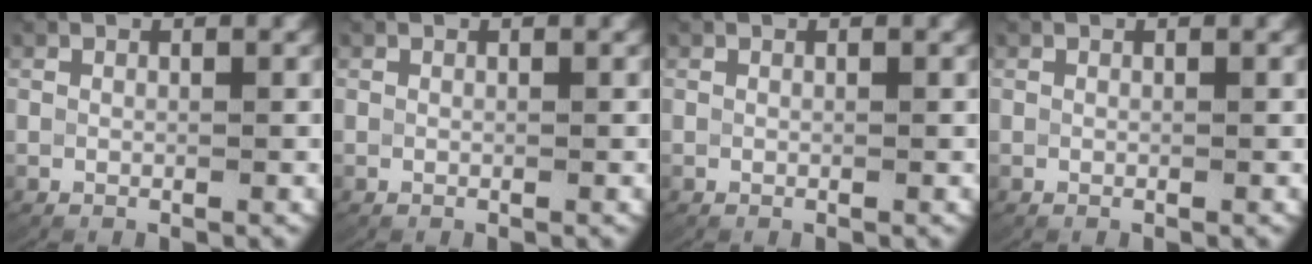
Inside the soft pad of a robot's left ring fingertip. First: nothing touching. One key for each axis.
{"total": 0.0}
{"total": 0.0}
{"total": 0.0}